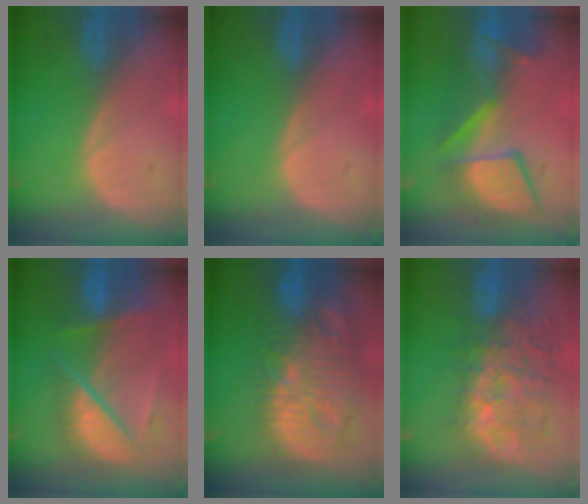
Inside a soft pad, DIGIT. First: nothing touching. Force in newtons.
{"total": 0.0}
{"total": 10.5, "press": 9.9, "slide": 3.4}
{"total": 9.3, "press": 8.2, "slide": 4.4}
{"total": 14.4, "press": 12.5, "slide": 7.0}
{"total": 10.9, "press": 10.2, "slide": 3.8}